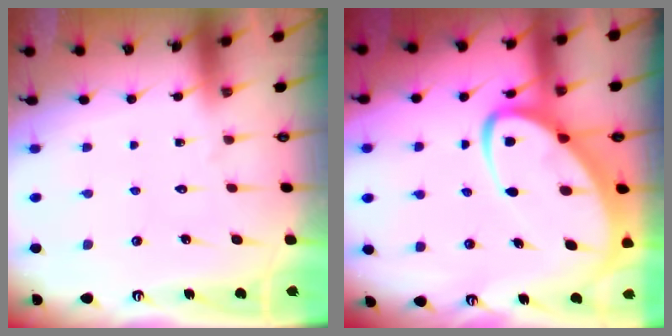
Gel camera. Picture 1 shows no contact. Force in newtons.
{"total": 10.0, "press": 9.9, "slide": 1.1}